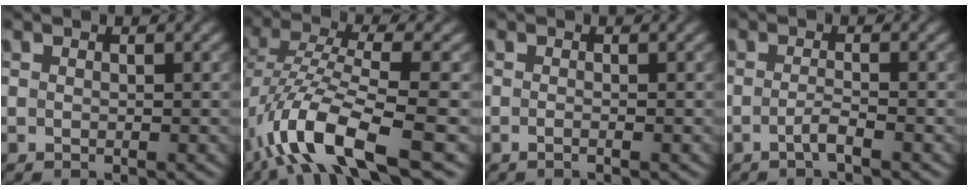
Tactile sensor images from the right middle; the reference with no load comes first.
{"total": 9.9, "force": [-4.9, 2.9, 8.1], "torque": [-0.158, 0.006, -0.098]}
{"total": 0.9, "force": [-0.3, 0.3, 0.8], "torque": [-0.010, -0.006, -0.010]}
{"total": 1.6, "force": [-0.8, 0.3, 1.3], "torque": [-0.023, 0.003, -0.019]}